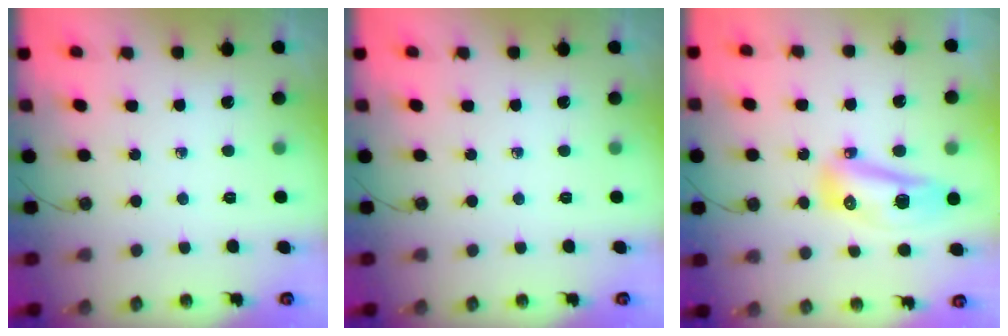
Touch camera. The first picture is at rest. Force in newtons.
{"total": 0.0}
{"total": 11.4, "press": 11.2, "slide": 1.9}